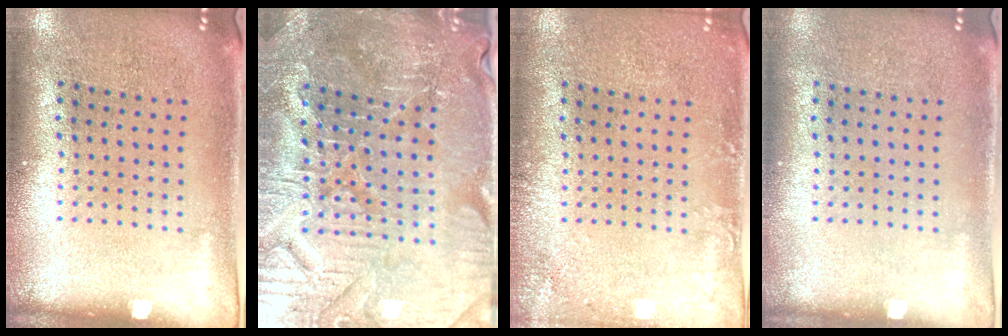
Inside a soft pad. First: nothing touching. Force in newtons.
{"total": 4.0, "press": 4.0, "slide": 0.7}
{"total": 1.6, "press": 1.6, "slide": 0.1}
{"total": 0.0}